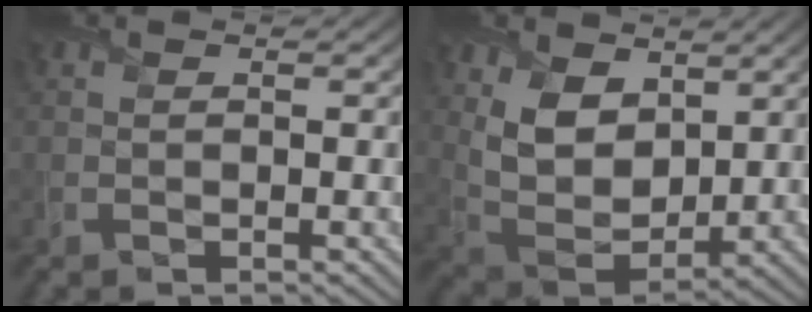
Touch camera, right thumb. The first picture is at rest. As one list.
[{"total": 8.9, "force": [3.8, 5.6, 5.8], "torque": [-0.141, -0.012, 0.072]}]